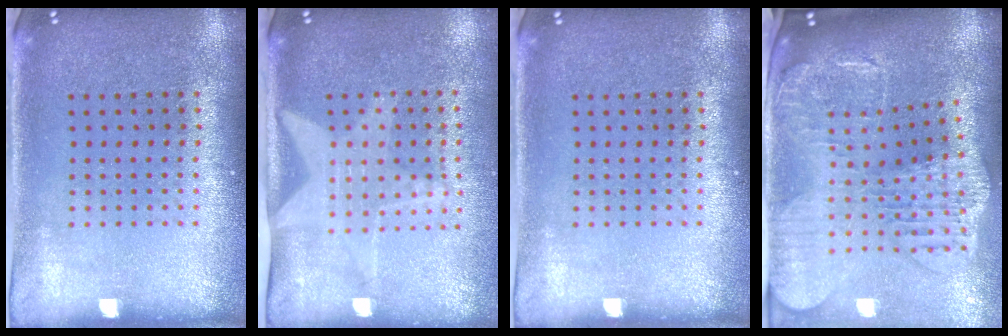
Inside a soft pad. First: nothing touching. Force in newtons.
{"total": 2.1, "press": 1.6, "slide": 1.3}
{"total": 0.0}
{"total": 3.0, "press": 2.5, "slide": 1.7}